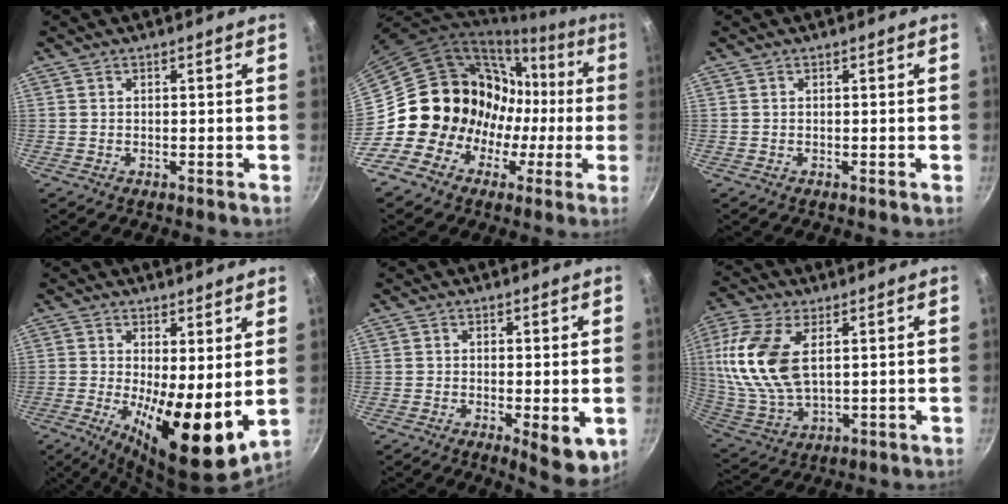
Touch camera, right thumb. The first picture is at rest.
{"total": 14.7, "force": [-2.0, 13.8, 4.7], "torque": [-0.021, 0.058, -0.033]}
{"total": 0.0}
{"total": 14.4, "force": [-0.3, 5.0, 13.5], "torque": [-0.188, -0.029, 0.001]}
{"total": 6.7, "force": [-1.2, 2.6, 6.1], "torque": [-0.071, -0.007, -0.011]}
{"total": 16.5, "force": [4.2, 8.8, 13.3], "torque": [-0.272, -0.012, 0.088]}